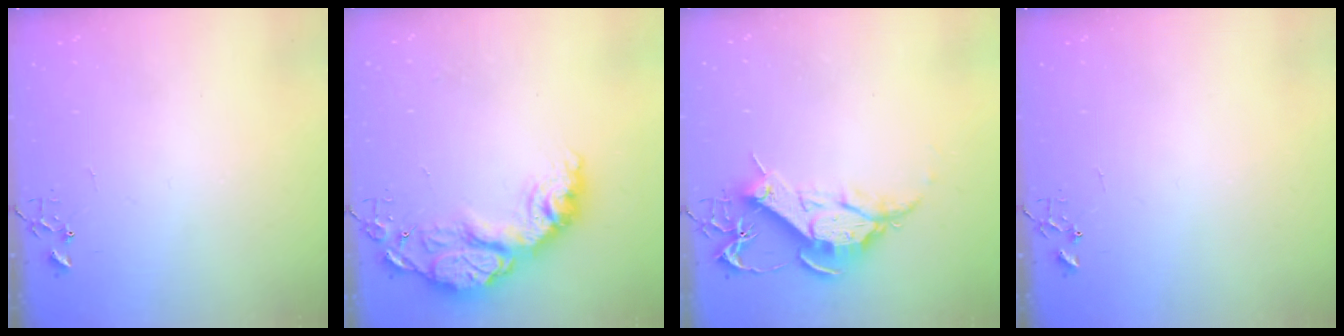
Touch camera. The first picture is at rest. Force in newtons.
{"total": 19.9, "press": 19.9, "slide": 1.4}
{"total": 12.5, "press": 12.4, "slide": 1.3}
{"total": 0.0}